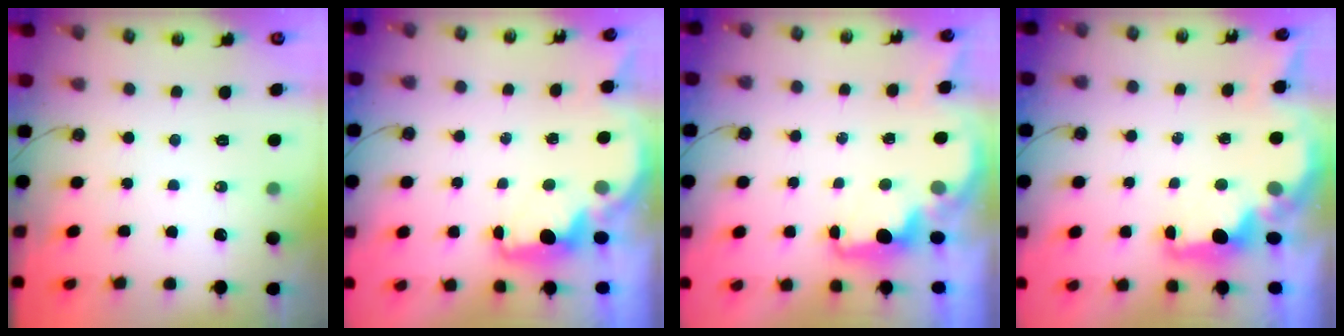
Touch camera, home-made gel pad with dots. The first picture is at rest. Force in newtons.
{"total": 2.4, "press": 2.3, "slide": 0.8}
{"total": 1.9, "press": 1.7, "slide": 0.8}
{"total": 3.5, "press": 3.5, "slide": 0.4}